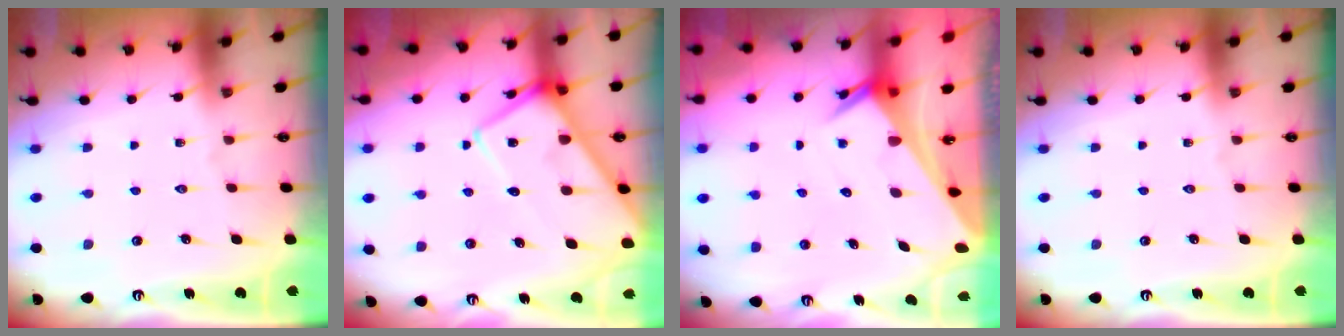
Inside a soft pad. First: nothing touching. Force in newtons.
{"total": 13.2, "press": 13.1, "slide": 1.3}
{"total": 3.6, "press": 3.6, "slide": 0.3}
{"total": 0.0}